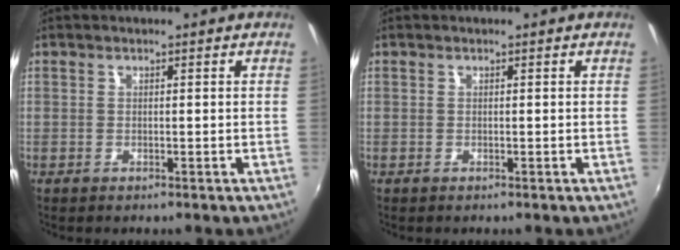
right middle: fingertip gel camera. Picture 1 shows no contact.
{"total": 0.0}